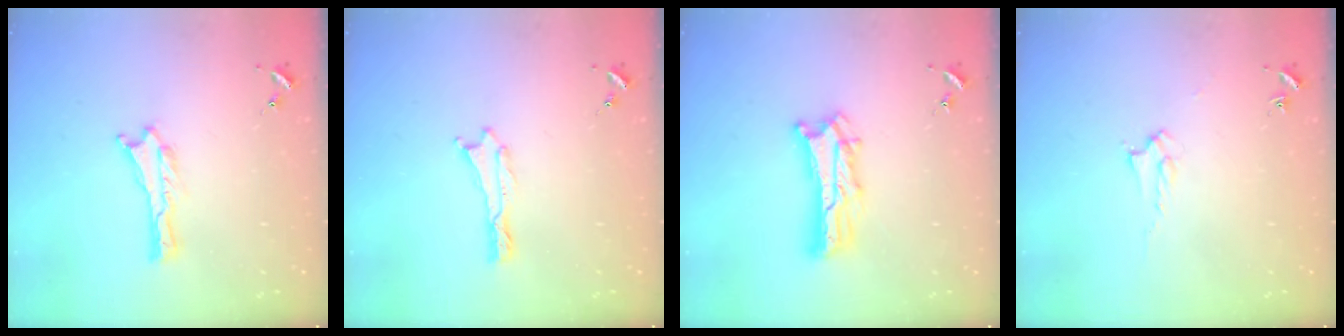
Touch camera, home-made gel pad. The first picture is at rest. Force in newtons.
{"total": 0.0}
{"total": 7.3, "press": 7.3, "slide": 0.7}
{"total": 2.0, "press": 2.0, "slide": 0.2}